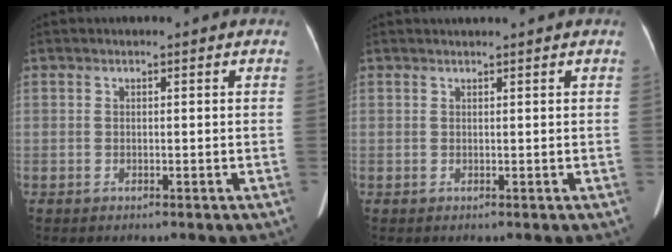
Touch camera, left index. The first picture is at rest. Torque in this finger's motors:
{"motor_torque": [0.11, -0.14, 0.01, 0.02]}